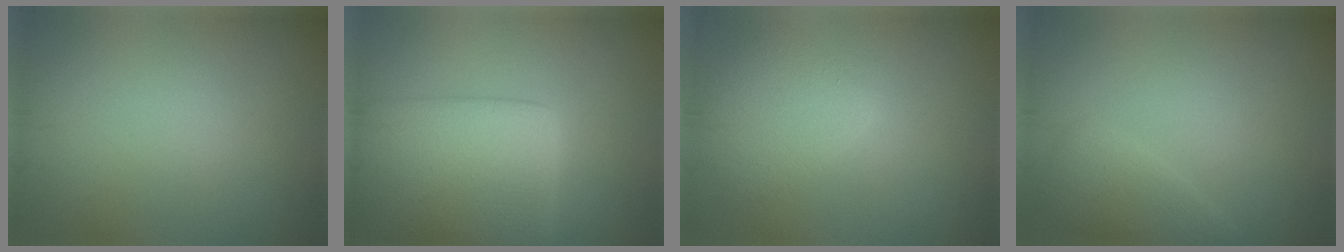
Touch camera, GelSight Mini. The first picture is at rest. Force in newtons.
{"total": 10.4, "press": 10.4, "slide": 0.2}
{"total": 3.8, "press": 3.8, "slide": 0.2}
{"total": 2.6, "press": 2.6, "slide": 0.1}